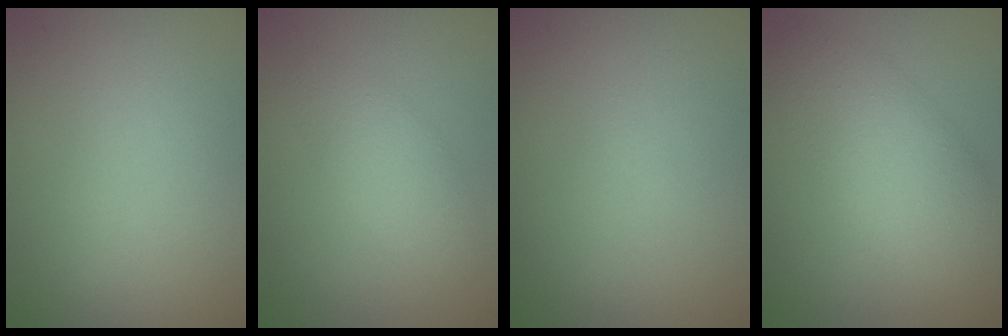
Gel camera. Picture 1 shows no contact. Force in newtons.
{"total": 2.5, "press": 2.5, "slide": 0.2}
{"total": 0.0}
{"total": 6.0, "press": 6.0, "slide": 0.1}